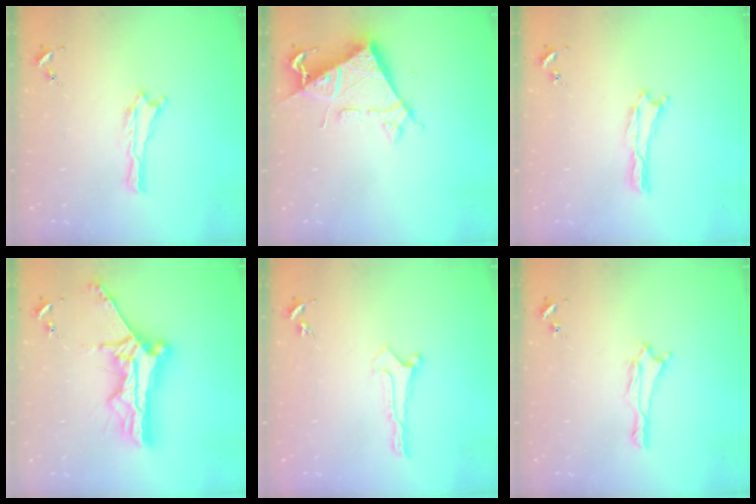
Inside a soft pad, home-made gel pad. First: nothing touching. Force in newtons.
{"total": 6.8, "press": 6.7, "slide": 0.6}
{"total": 0.0}
{"total": 11.9, "press": 11.9, "slide": 1.0}
{"total": 0.0}
{"total": 1.4, "press": 1.4, "slide": 0.2}